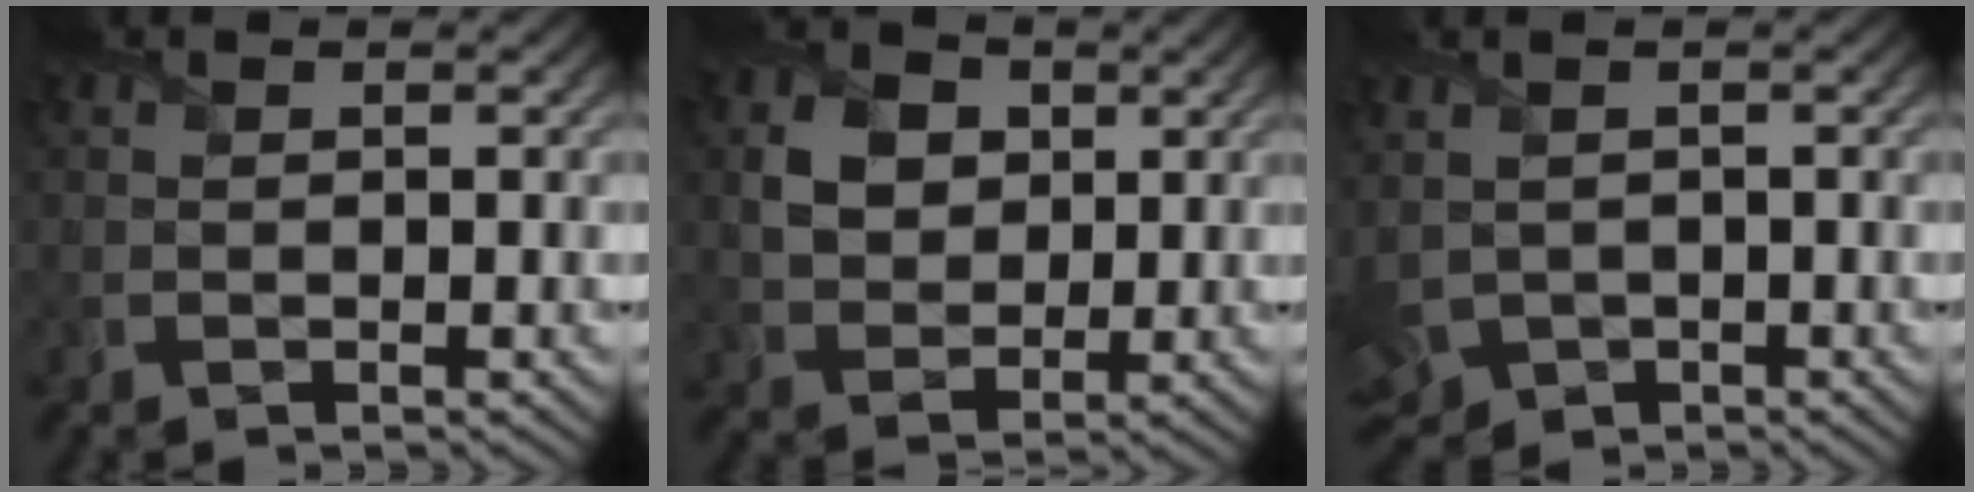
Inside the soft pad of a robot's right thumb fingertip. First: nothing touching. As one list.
[{"total": 5.5, "force": [1.6, 4.4, 2.9], "torque": [-0.073, 0.004, 0.024]}, {"total": 4.9, "force": [-1.2, 3.4, 3.4], "torque": [-0.097, -0.025, -0.014]}]